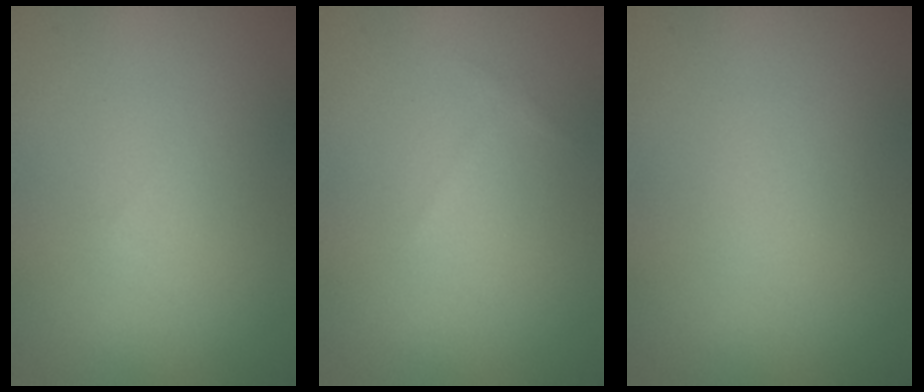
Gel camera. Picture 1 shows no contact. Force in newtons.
{"total": 0.5, "press": 0.5, "slide": 0.0}
{"total": 0.0}